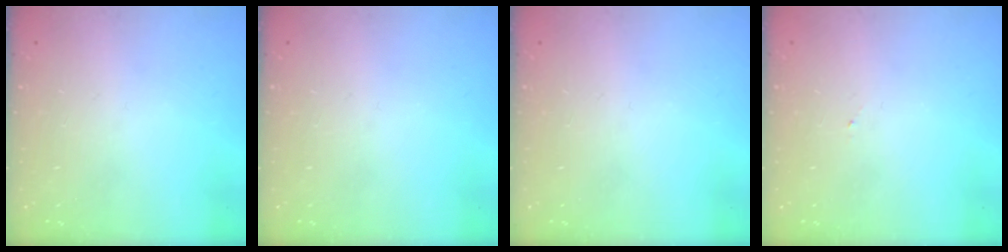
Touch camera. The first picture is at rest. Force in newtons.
{"total": 0.0}
{"total": 0.0}
{"total": 2.5, "press": 2.5, "slide": 0.1}